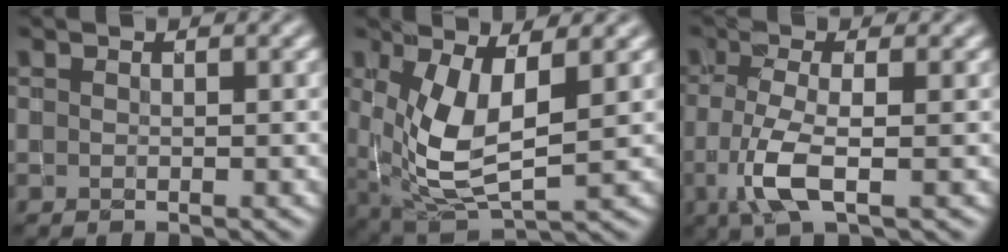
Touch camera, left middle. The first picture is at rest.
{"total": 6.8, "force": [1.0, 3.0, 6.1], "torque": [-0.135, -0.018, 0.027]}
{"total": 4.1, "force": [-1.4, 1.1, 3.7], "torque": [-0.086, -0.007, -0.028]}